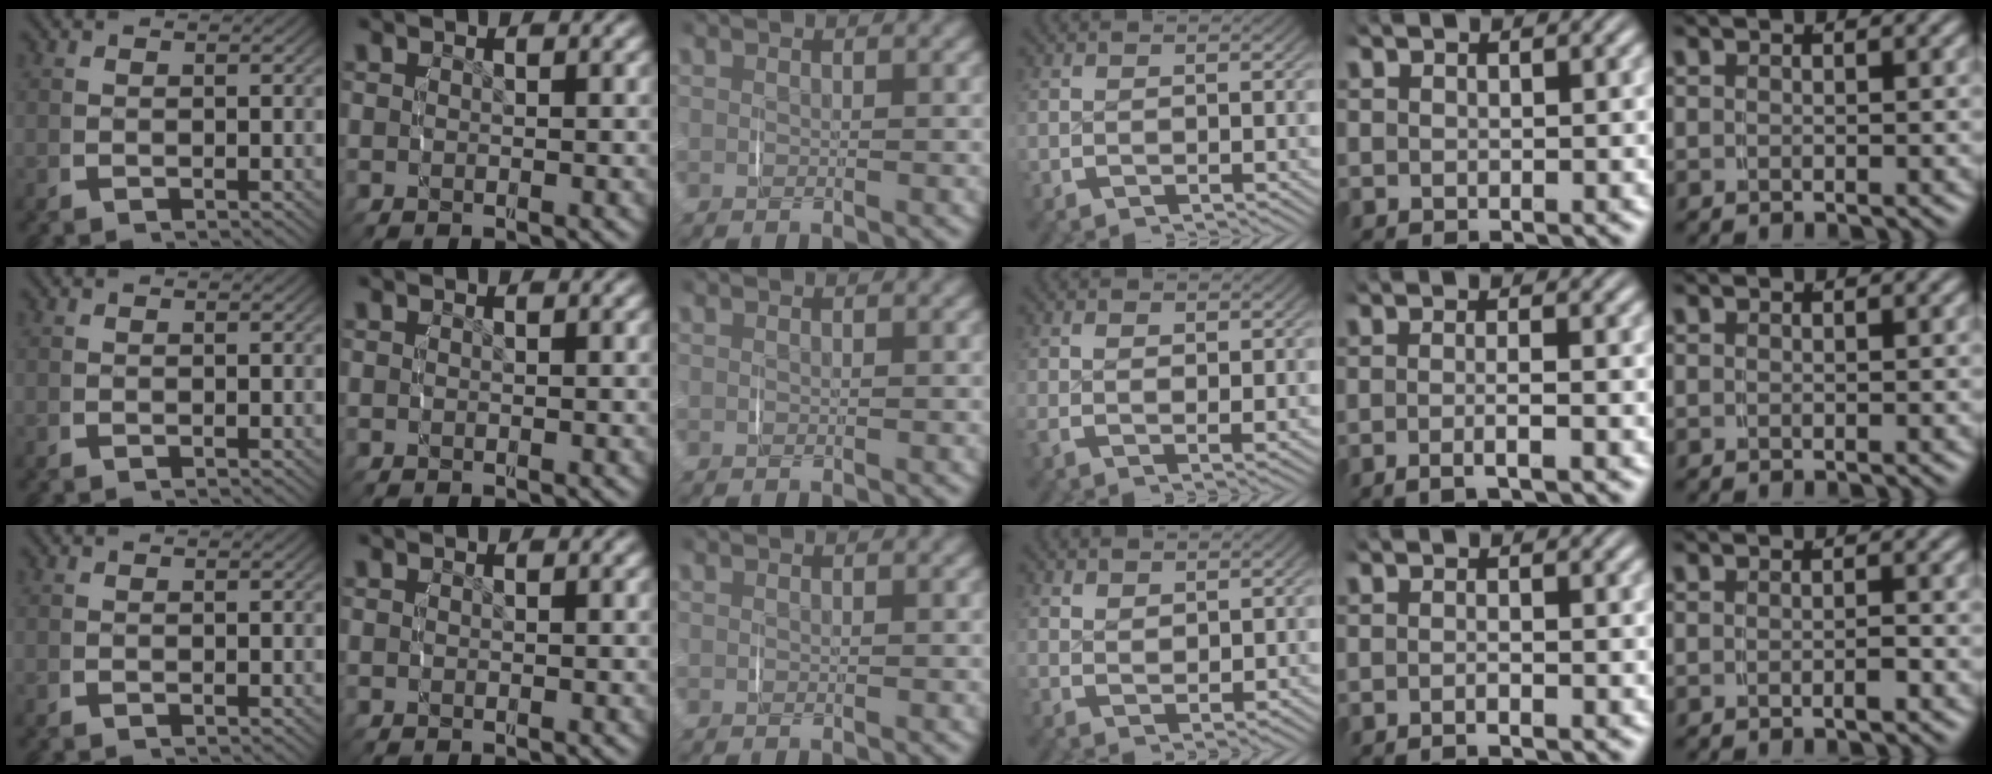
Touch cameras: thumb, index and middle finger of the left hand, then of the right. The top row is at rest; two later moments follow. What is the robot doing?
{"motion": "lift_and_place", "object": "pen bag"}